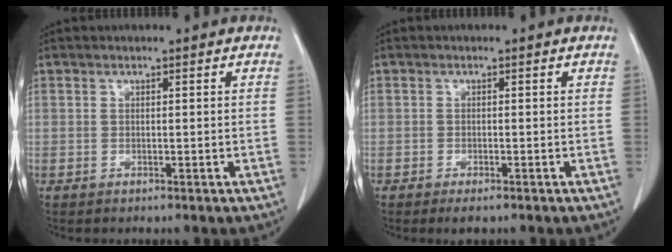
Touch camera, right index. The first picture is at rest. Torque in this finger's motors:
{"motor_torque": [0.22, -0.18, -0.01, 0.03]}